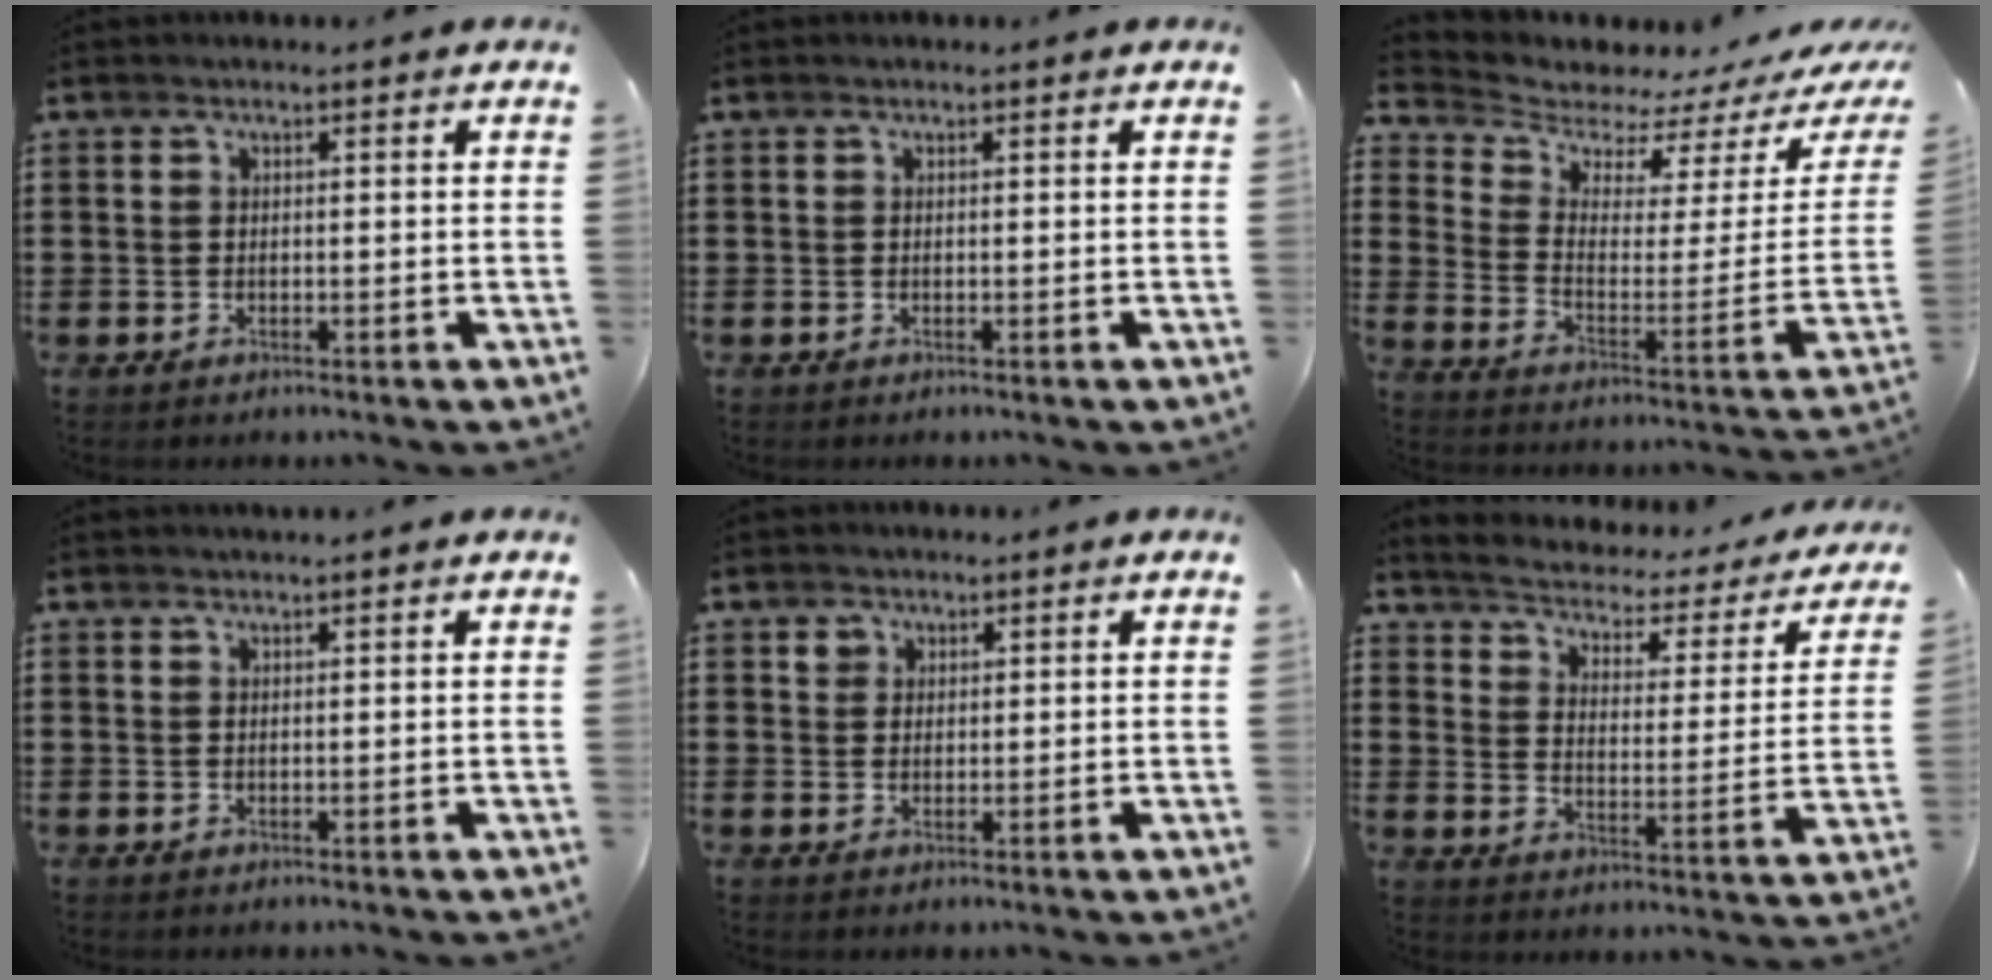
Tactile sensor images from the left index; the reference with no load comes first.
{"total": 0.0}
{"total": 5.7, "force": [5.4, 2.0, 0.3], "torque": [-0.047, -0.050, 0.094]}
{"total": 0.6, "force": [0.6, -0.1, 0.3], "torque": [-0.004, -0.002, 0.011]}
{"total": 1.7, "force": [1.0, 1.3, 0.1], "torque": [-0.007, 0.004, 0.020]}
{"total": 2.2, "force": [2.1, 0.4, 0.5], "torque": [-0.028, -0.025, 0.023]}